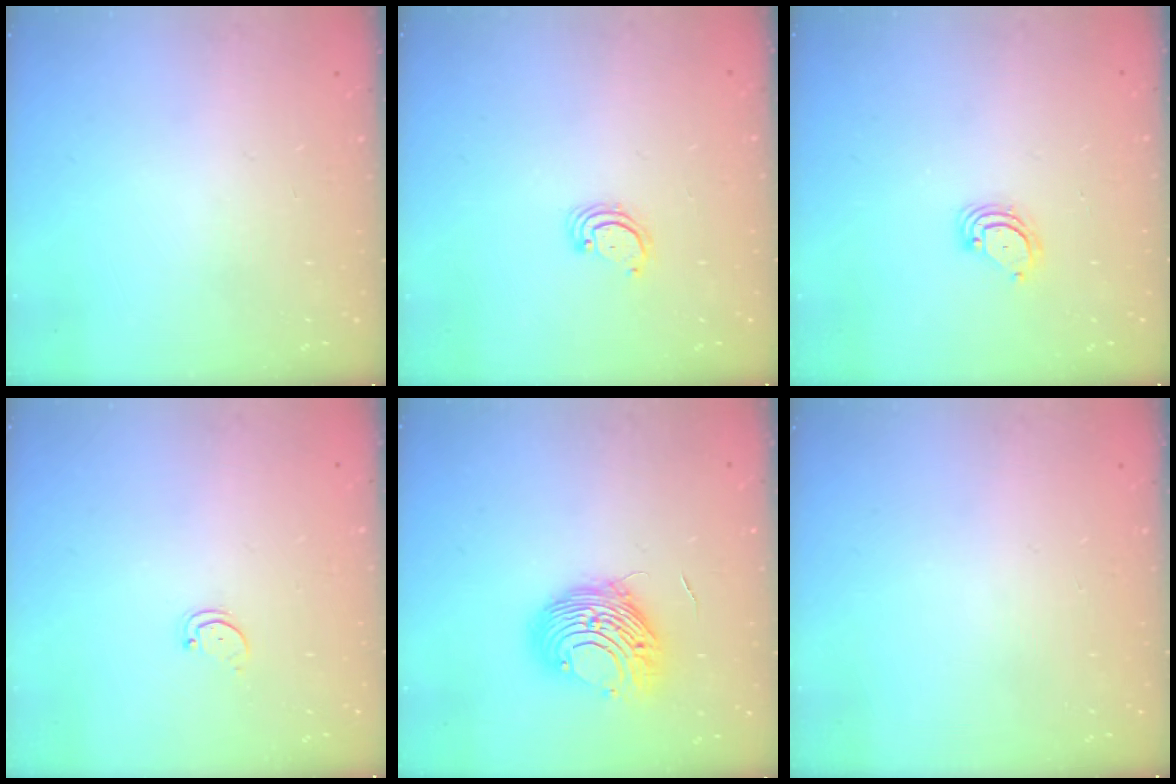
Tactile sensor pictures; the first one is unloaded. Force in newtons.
{"total": 2.8, "press": 2.8, "slide": 0.2}
{"total": 3.7, "press": 3.7, "slide": 0.3}
{"total": 1.6, "press": 1.6, "slide": 0.4}
{"total": 11.1, "press": 11.1, "slide": 0.9}
{"total": 0.0}